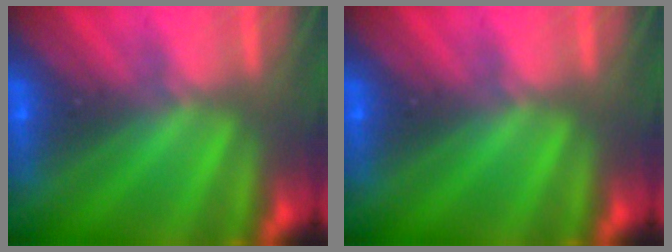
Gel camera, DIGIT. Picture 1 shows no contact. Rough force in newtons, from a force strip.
{"total": 0.0}